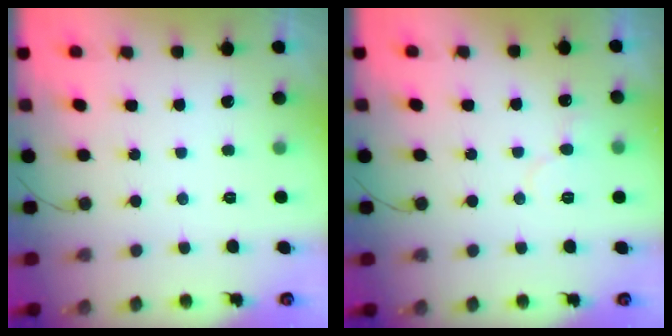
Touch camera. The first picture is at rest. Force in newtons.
{"total": 5.3, "press": 5.3, "slide": 0.5}